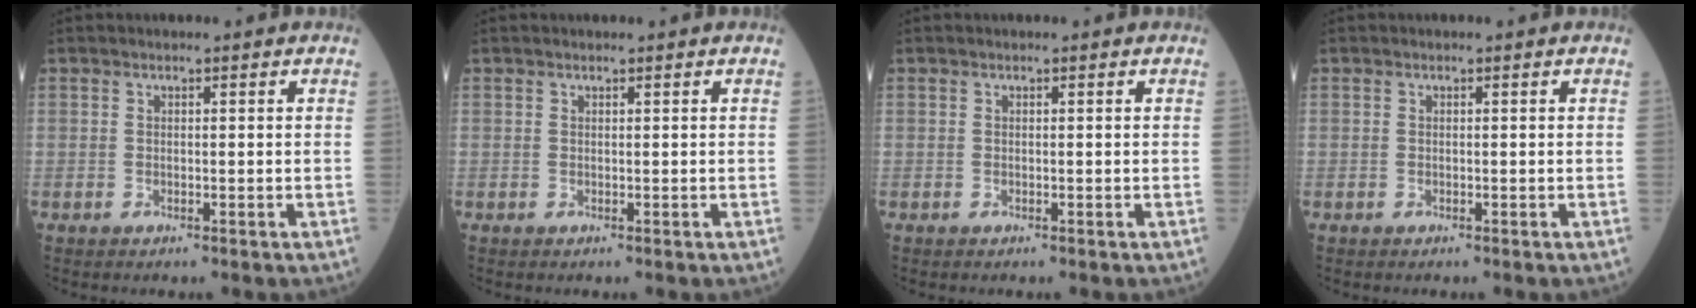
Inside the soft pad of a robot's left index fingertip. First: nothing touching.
{"total": 0.5, "force": [0.5, 0.0, 0.2], "torque": [-0.007, 0.005, 0.009]}
{"total": 0.0}
{"total": 0.0}